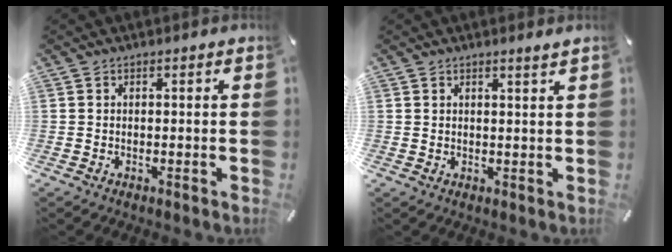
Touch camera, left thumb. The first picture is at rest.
{"total": 1.6, "force": [1.5, -0.3, 0.5], "torque": [-0.010, -0.004, 0.027]}